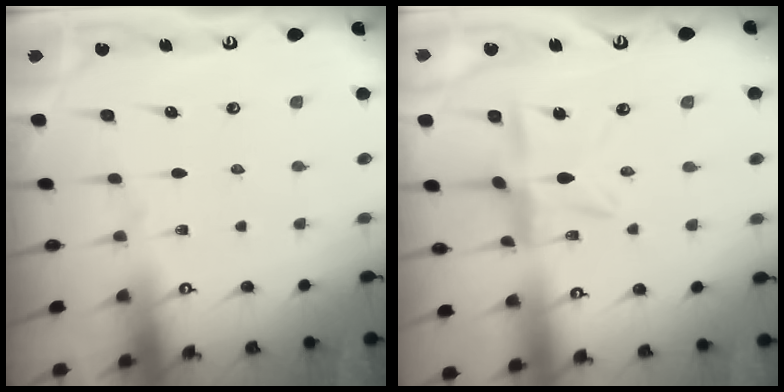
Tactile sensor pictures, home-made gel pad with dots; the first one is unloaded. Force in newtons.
{"total": 8.9, "press": 8.9, "slide": 0.6}